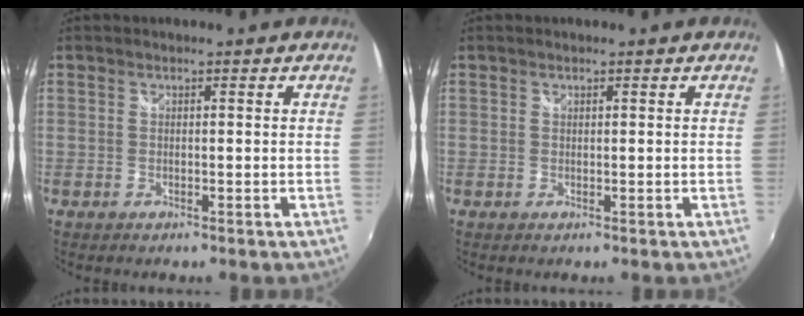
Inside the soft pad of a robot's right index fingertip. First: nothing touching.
{"total": 0.0}